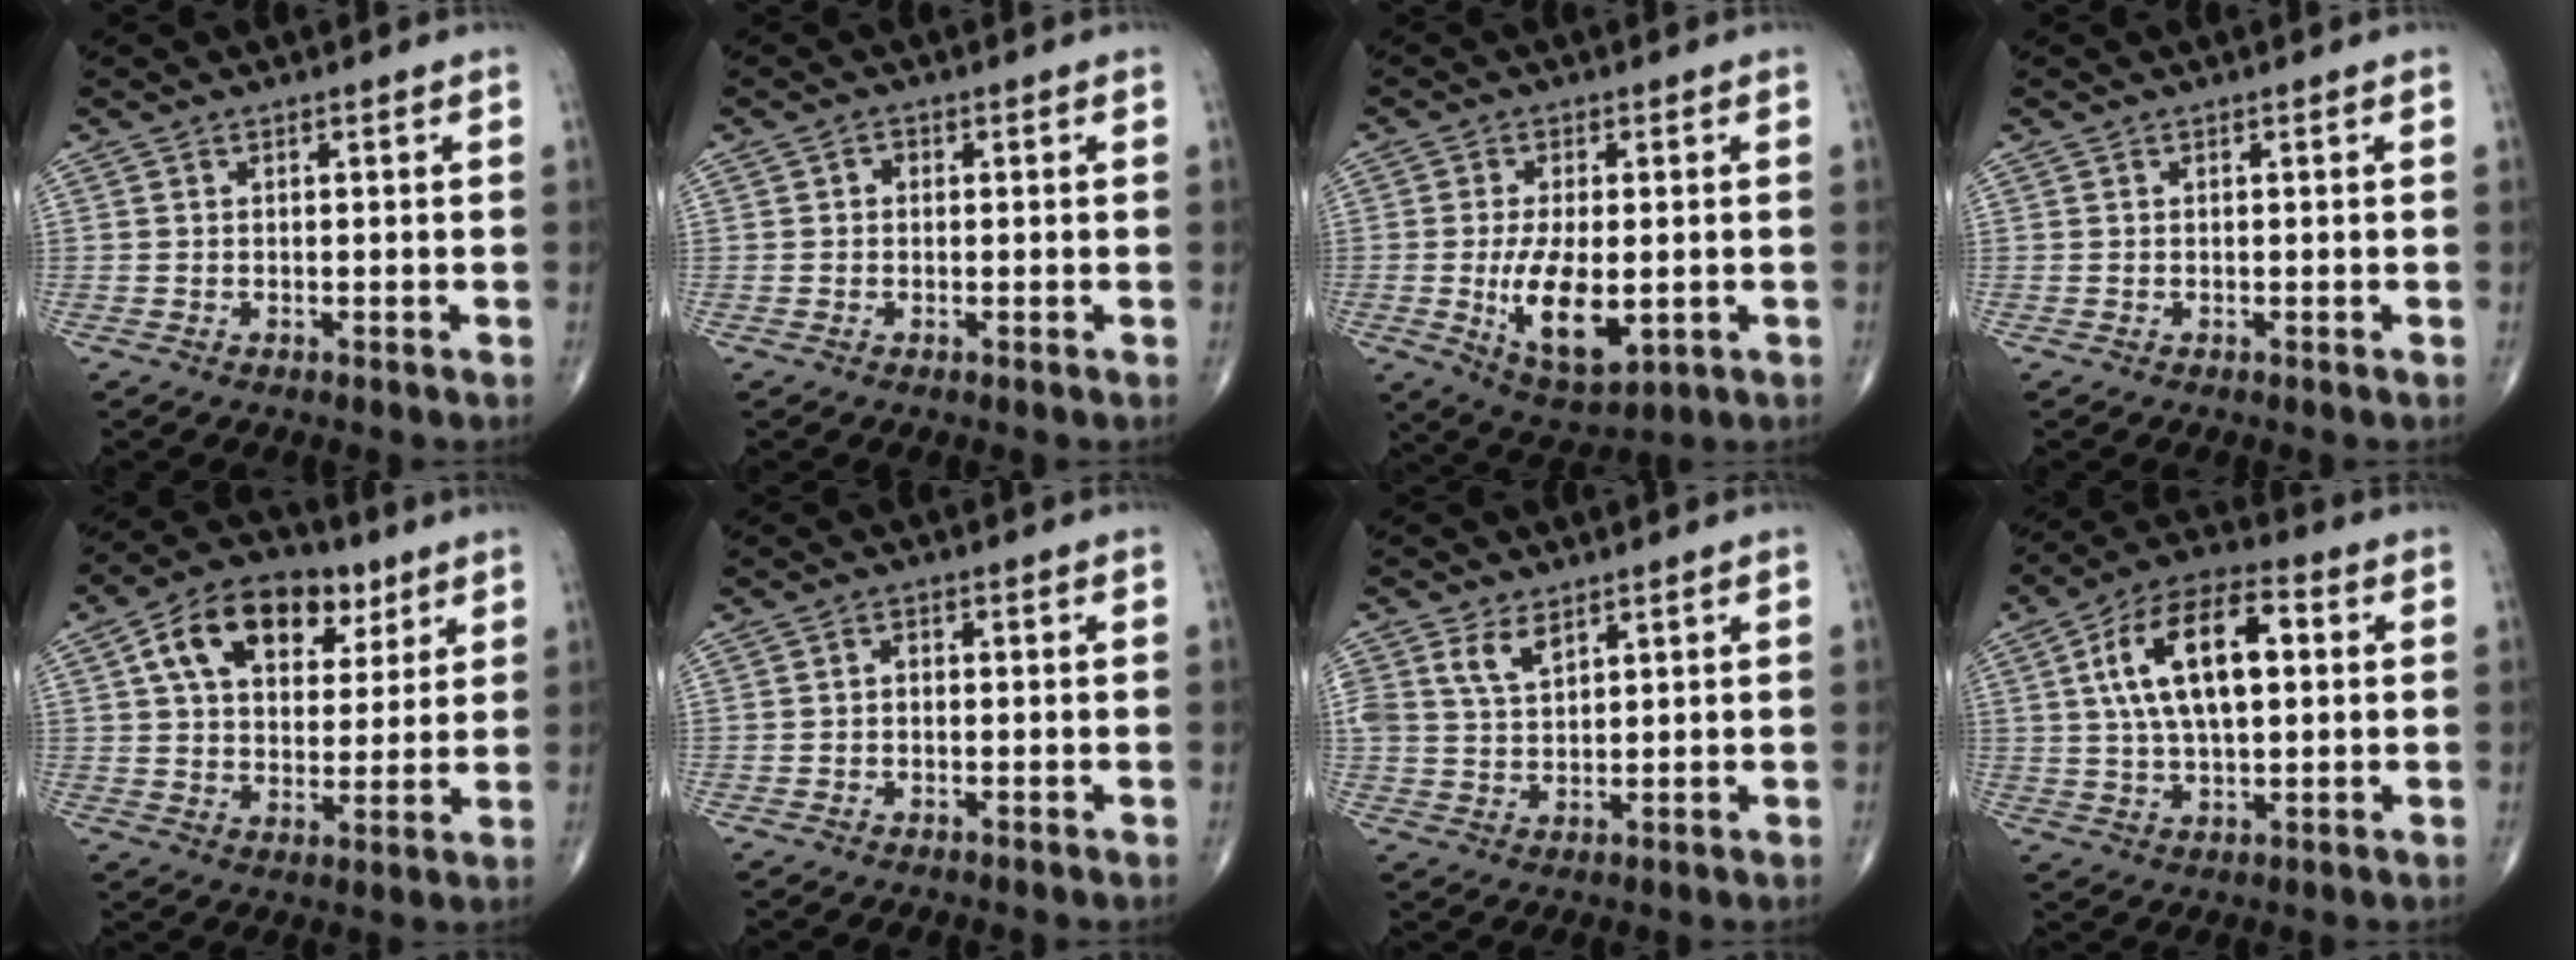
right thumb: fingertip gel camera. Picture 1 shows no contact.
{"total": 1.2, "force": [0.0, 1.0, 0.6], "torque": [-0.002, 0.004, -0.004]}
{"total": 11.8, "force": [-1.7, 5.6, 10.2], "torque": [-0.173, -0.018, -0.017]}
{"total": 0.0}
{"total": 16.6, "force": [7.1, 10.6, 10.7], "torque": [-0.143, -0.003, 0.115]}
{"total": 1.2, "force": [-0.2, 0.8, 0.8], "torque": [-0.007, 0.006, -0.006]}
{"total": 4.9, "force": [2.8, 2.7, 3.0], "torque": [-0.048, -0.012, 0.058]}
{"total": 16.3, "force": [3.2, 7.9, 14.0], "torque": [-0.241, 0.020, 0.052]}